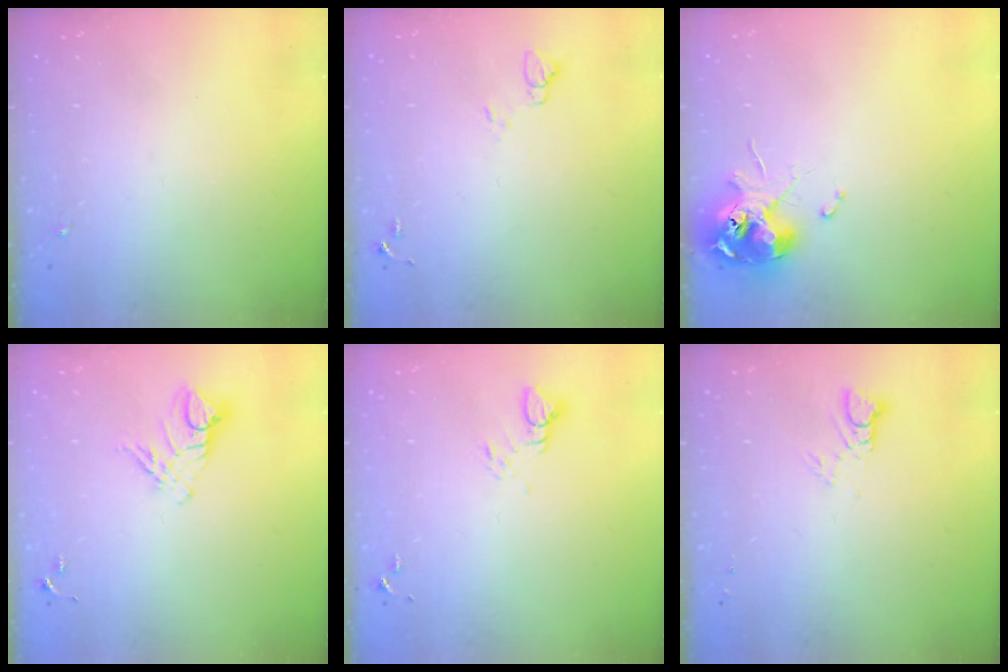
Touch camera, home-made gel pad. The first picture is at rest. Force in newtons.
{"total": 4.5, "press": 4.5, "slide": 0.4}
{"total": 11.6, "press": 11.5, "slide": 1.5}
{"total": 9.4, "press": 9.4, "slide": 0.9}
{"total": 3.7, "press": 3.7, "slide": 0.1}
{"total": 3.6, "press": 3.6, "slide": 0.2}